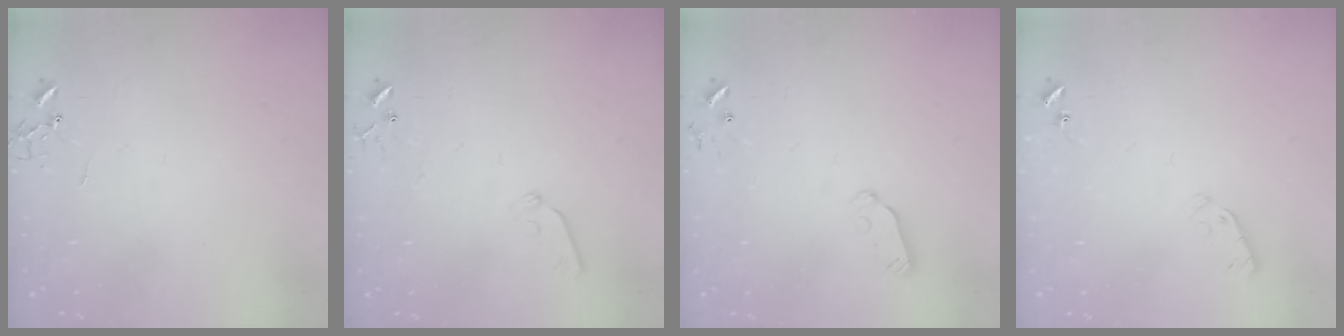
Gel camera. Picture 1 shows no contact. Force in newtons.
{"total": 5.9, "press": 5.8, "slide": 0.6}
{"total": 4.9, "press": 4.9, "slide": 0.3}
{"total": 3.8, "press": 3.7, "slide": 0.7}